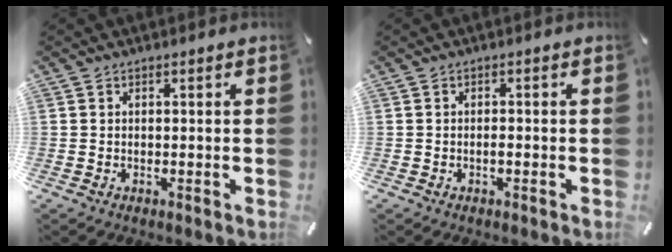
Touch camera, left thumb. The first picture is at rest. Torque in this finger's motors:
{"motor_torque": [-0.32, 0.15, 0.09, 0.10, 0.00]}